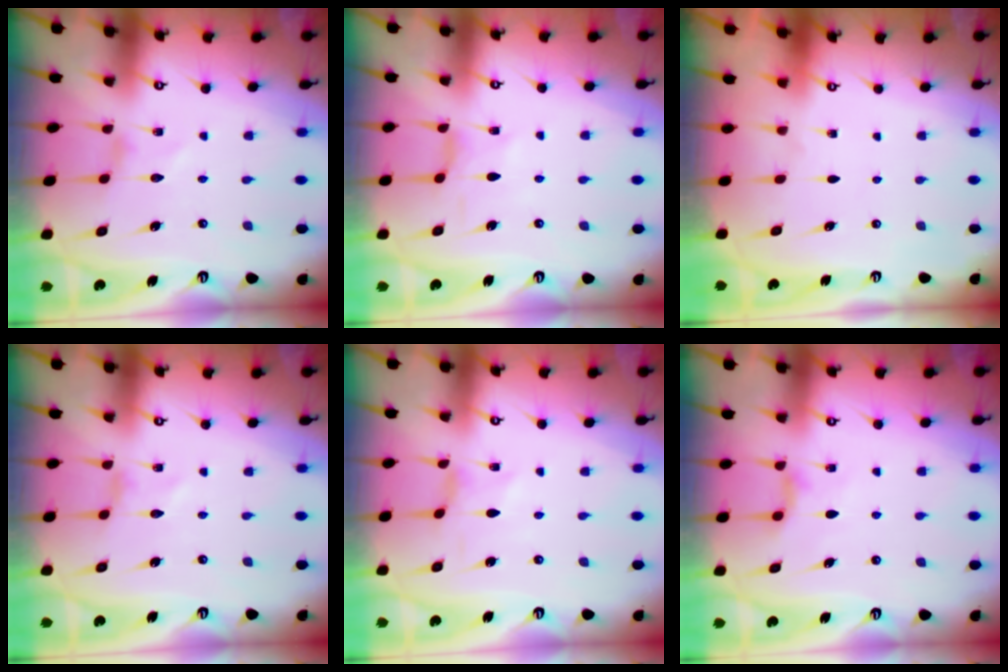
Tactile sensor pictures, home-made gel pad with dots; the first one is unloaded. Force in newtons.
{"total": 2.1, "press": 2.1, "slide": 0.1}
{"total": 0.0}
{"total": 0.0}
{"total": 0.0}
{"total": 5.1, "press": 5.1, "slide": 0.6}